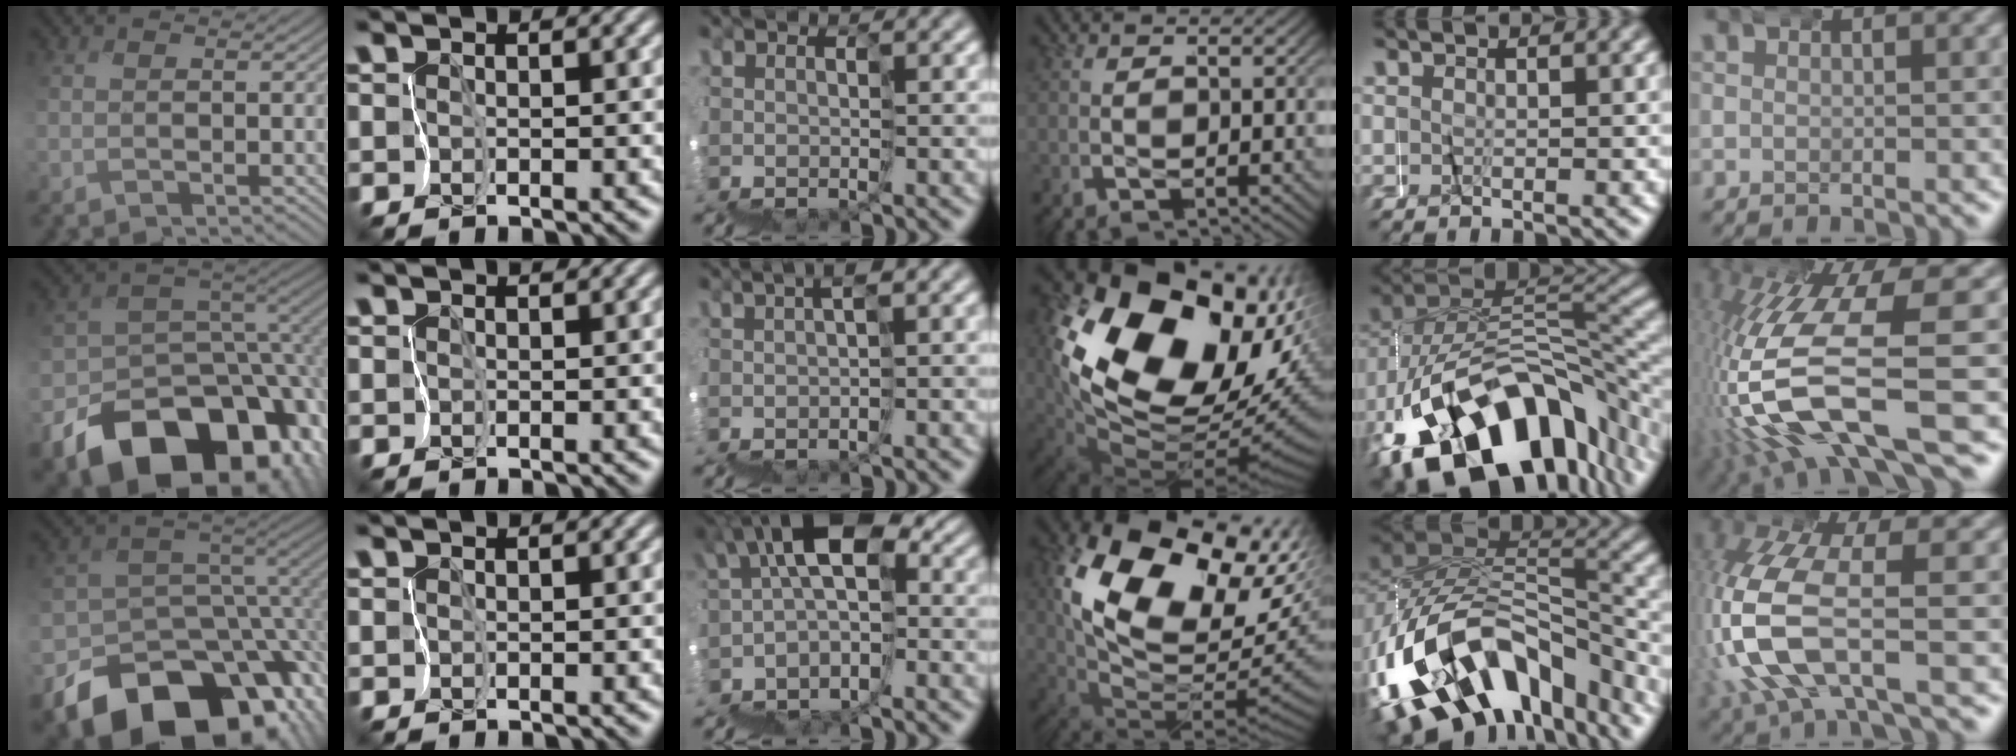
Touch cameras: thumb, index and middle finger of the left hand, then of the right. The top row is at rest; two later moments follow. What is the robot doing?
{"motion": "wrap", "object": "masking tape"}